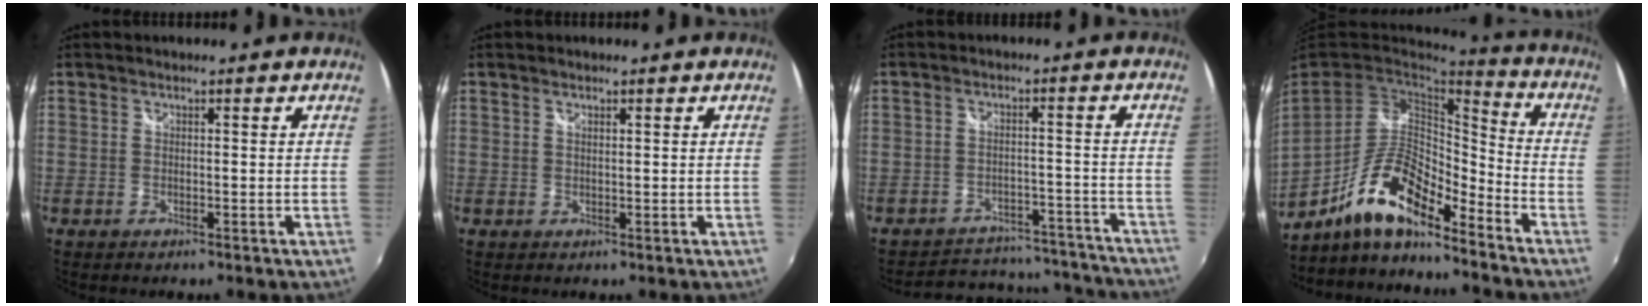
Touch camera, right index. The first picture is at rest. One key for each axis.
{"total": 0.6, "fx": 0.4, "fy": 0.2, "fz": 0.4, "tx": -0.006, "ty": 0.001, "tz": 0.007}
{"total": 16.9, "fx": -15.4, "fy": 6.0, "fz": 3.5, "tx": -0.078, "ty": 0.043, "tz": -0.182}
{"total": 15.0, "fx": -10.6, "fy": 4.2, "fz": 9.7, "tx": -0.196, "ty": -0.005, "tz": -0.202}